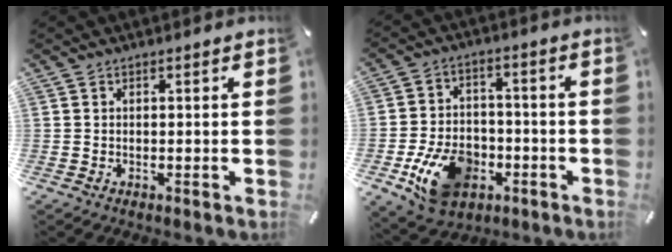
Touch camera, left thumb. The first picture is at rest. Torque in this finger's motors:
{"motor_torque": [0.22, 1.42, 0.46, -0.10, 0.14]}